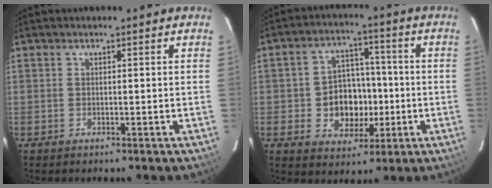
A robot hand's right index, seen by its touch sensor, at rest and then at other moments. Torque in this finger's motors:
{"motor_torque": [0.17, 0.07, 0.12, 0.02]}